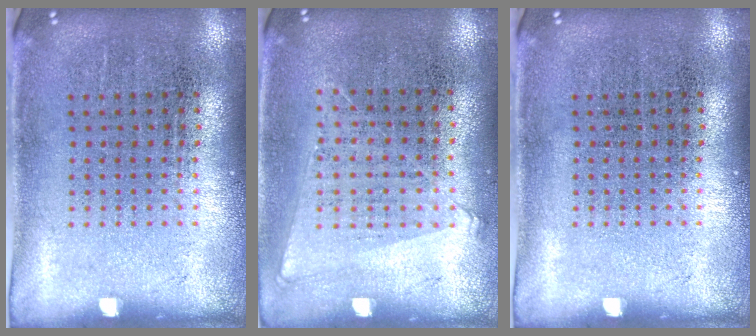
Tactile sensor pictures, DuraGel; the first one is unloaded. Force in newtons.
{"total": 1.0, "press": 0.9, "slide": 0.5}
{"total": 0.0}